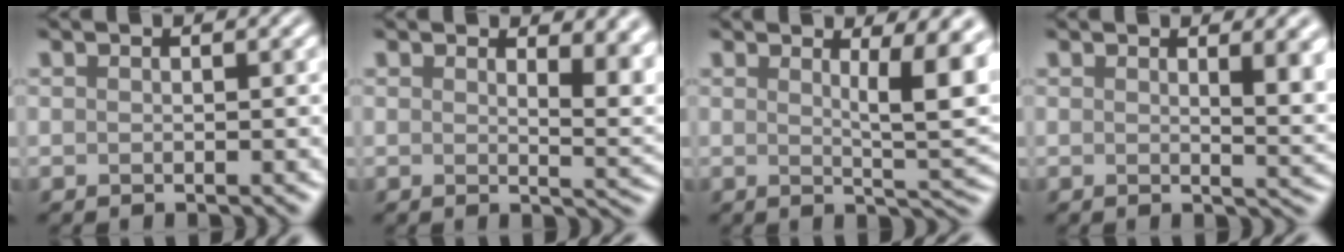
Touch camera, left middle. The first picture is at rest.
{"total": 5.5, "force": [2.5, 2.7, 4.1], "torque": [-0.031, -0.003, 0.038]}
{"total": 5.7, "force": [1.7, 1.4, 5.3], "torque": [-0.073, -0.010, 0.030]}
{"total": 4.0, "force": [1.3, 1.3, 3.5], "torque": [-0.040, -0.005, 0.022]}